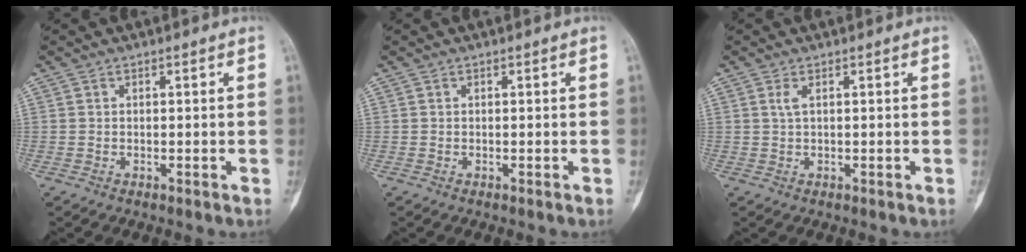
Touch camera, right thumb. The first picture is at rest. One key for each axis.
{"total": 0.0}
{"total": 1.2, "fx": 0.4, "fy": 0.2, "fz": 1.1, "tx": -0.033, "ty": 0.005, "tz": 0.012}